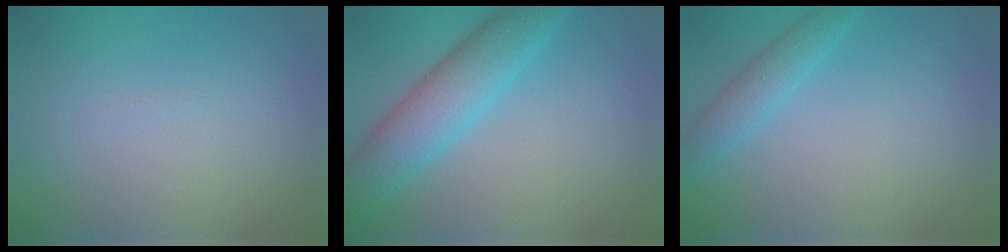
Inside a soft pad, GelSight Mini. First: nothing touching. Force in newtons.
{"total": 5.9, "press": 5.9, "slide": 0.2}
{"total": 2.2, "press": 2.2, "slide": 0.1}